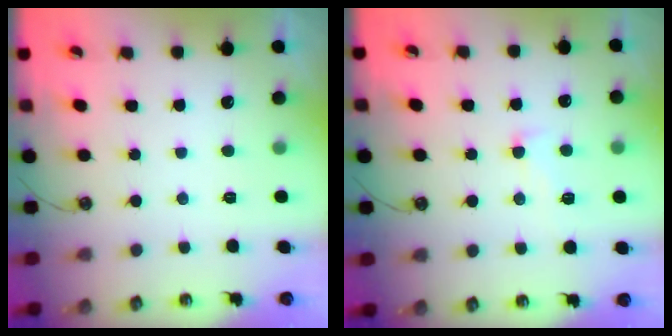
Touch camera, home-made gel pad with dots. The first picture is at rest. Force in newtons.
{"total": 1.8, "press": 1.4, "slide": 1.1}